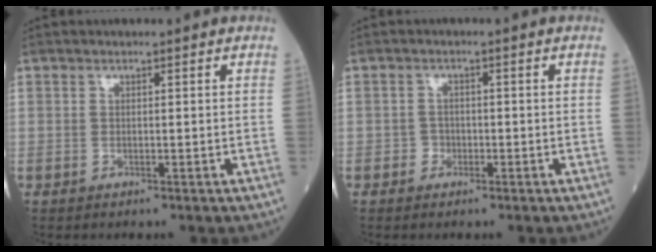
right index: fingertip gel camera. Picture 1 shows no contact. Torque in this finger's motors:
{"motor_torque": [-0.13, 0.01, 0.08, -0.01]}